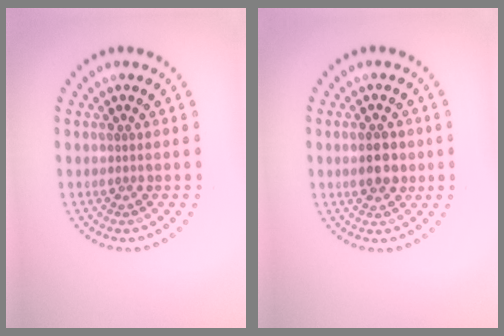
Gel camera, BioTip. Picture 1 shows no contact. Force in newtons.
{"total": 2.9, "press": 2.9, "slide": 0.1}